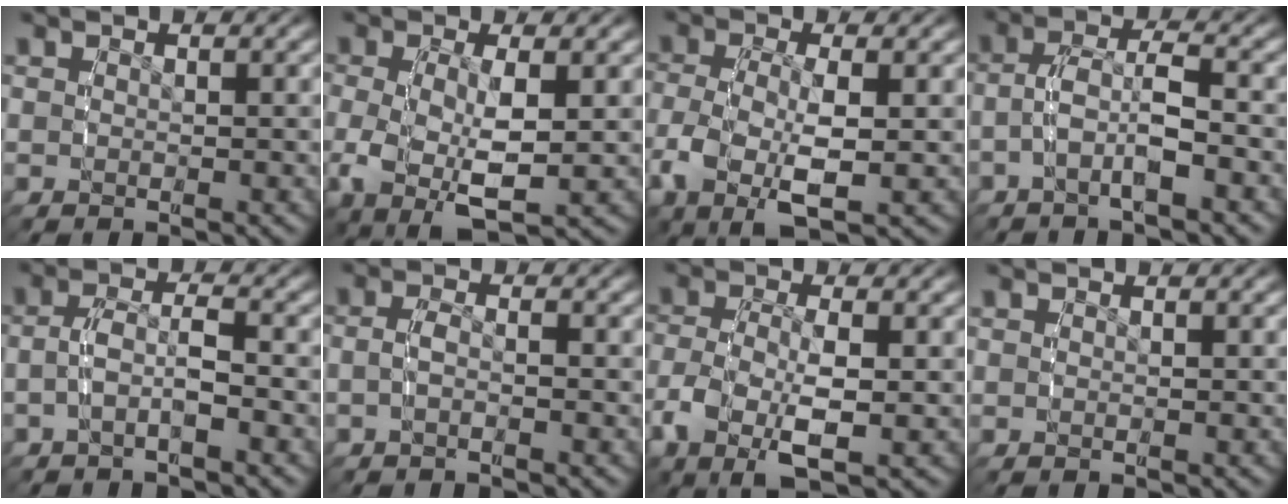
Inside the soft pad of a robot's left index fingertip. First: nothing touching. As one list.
[{"total": 7.6, "force": [-2.5, 4.8, 5.3], "torque": [-0.143, -0.049, -0.026]}, {"total": 6.6, "force": [-2.0, 3.8, 5.0], "torque": [-0.133, -0.032, -0.023]}, {"total": 3.7, "force": [-1.8, 1.7, 2.7], "torque": [-0.057, -0.001, -0.037]}, {"total": 3.1, "force": [-1.8, 1.4, 2.2], "torque": [-0.052, -0.003, -0.034]}, {"total": 2.1, "force": [-1.1, 1.1, 1.4], "torque": [-0.040, -0.001, -0.025]}, {"total": 5.9, "force": [-2.0, 3.2, 4.6], "torque": [-0.115, -0.026, -0.027]}, {"total": 0.0}]